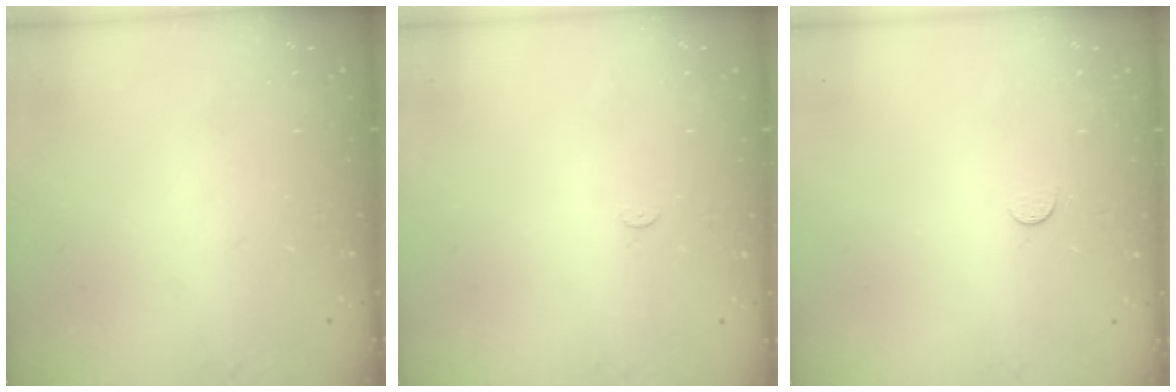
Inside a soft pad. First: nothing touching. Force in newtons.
{"total": 2.3, "press": 2.3, "slide": 0.3}
{"total": 3.1, "press": 3.1, "slide": 0.4}